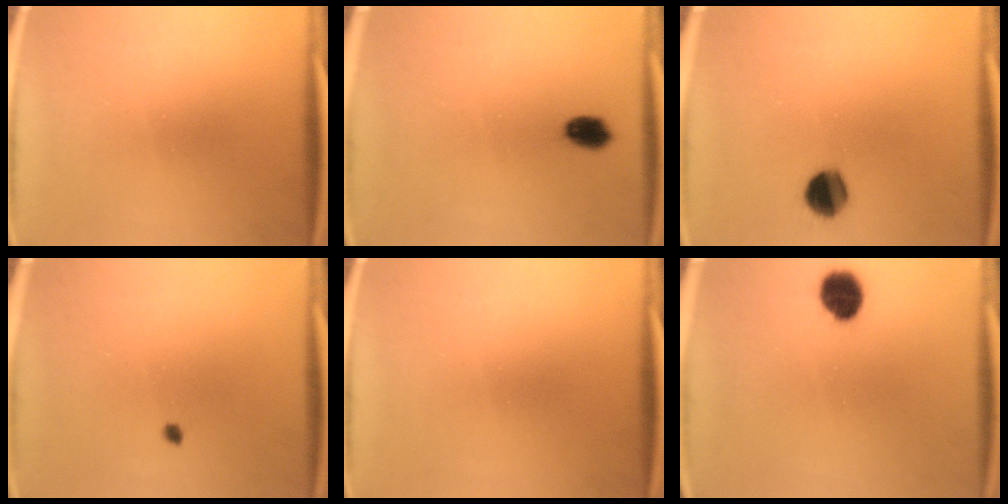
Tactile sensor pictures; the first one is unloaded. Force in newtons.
{"total": 4.2}
{"total": 7.8}
{"total": 0.8}
{"total": 0.0}
{"total": 7.0}